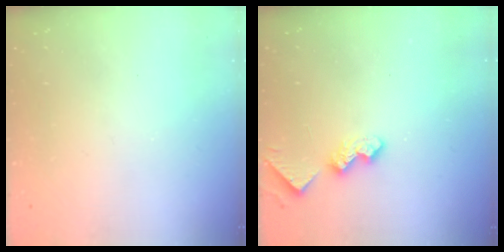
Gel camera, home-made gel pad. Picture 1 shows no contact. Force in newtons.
{"total": 7.9, "press": 7.9, "slide": 0.4}